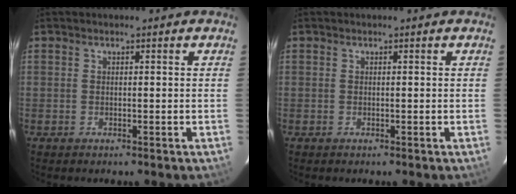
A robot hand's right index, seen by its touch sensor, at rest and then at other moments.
{"total": 0.0}